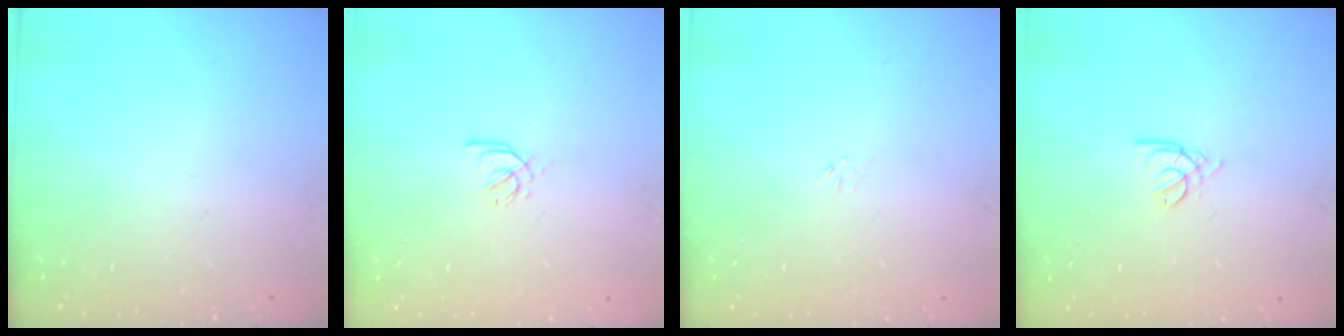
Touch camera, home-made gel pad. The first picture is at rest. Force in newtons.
{"total": 1.7, "press": 1.6, "slide": 0.5}
{"total": 0.0}
{"total": 2.2, "press": 2.1, "slide": 0.6}